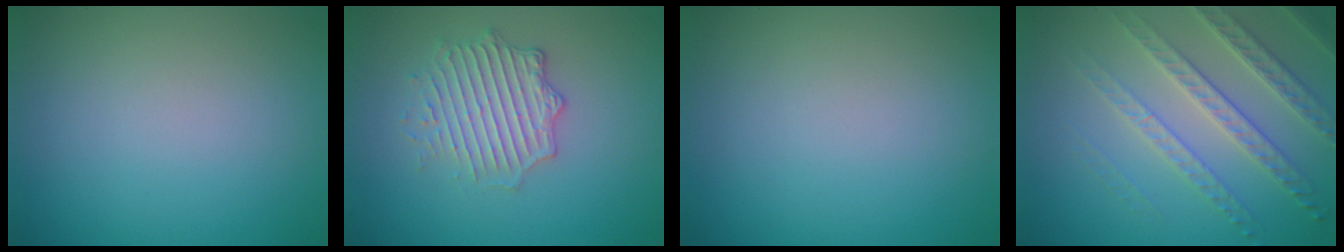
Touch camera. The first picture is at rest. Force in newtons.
{"total": 3.7, "press": 3.2, "slide": 1.7}
{"total": 0.0}
{"total": 4.7, "press": 4.0, "slide": 2.4}